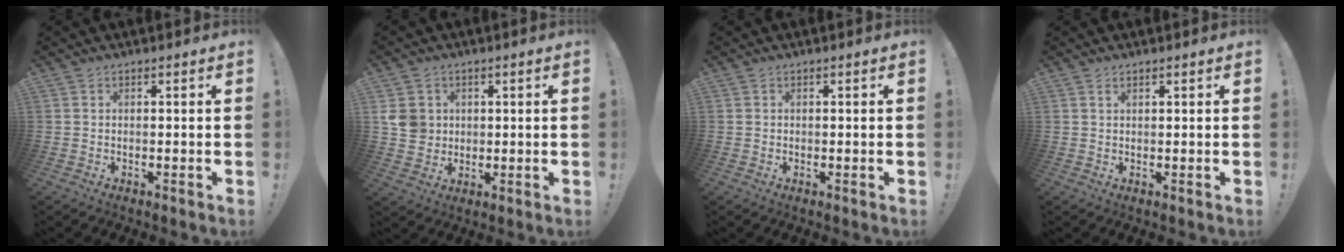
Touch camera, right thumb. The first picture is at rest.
{"total": 6.7, "force": [1.3, 6.3, 1.8], "torque": [-0.043, -0.001, 0.029]}
{"total": 0.5, "force": [-0.1, 0.4, -0.3], "torque": [-0.002, 0.004, 0.000]}
{"total": 0.8, "force": [0.6, 0.2, 0.5], "torque": [-0.010, -0.001, 0.011]}